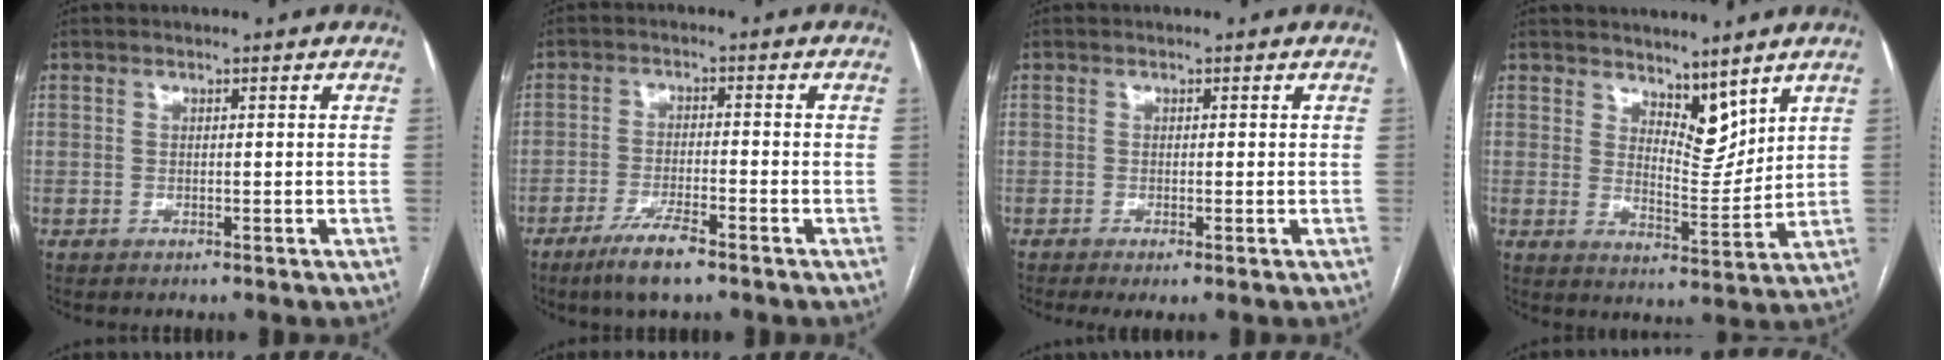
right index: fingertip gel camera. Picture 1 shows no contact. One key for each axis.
{"total": 6.3, "fx": -4.4, "fy": 0.8, "fz": 4.5, "tx": -0.090, "ty": -0.010, "tz": -0.077}
{"total": 1.9, "fx": -1.0, "fy": 0.3, "fz": 1.6, "tx": -0.025, "ty": -0.006, "tz": -0.016}
{"total": 6.7, "fx": 5.4, "fy": 2.7, "fz": 2.9, "tx": -0.040, "ty": -0.008, "tz": 0.099}